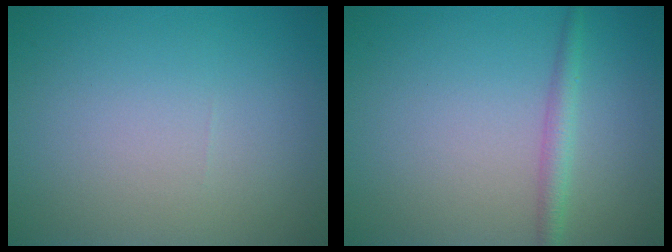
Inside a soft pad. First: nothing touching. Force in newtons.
{"total": 1.9, "press": 1.8, "slide": 0.1}